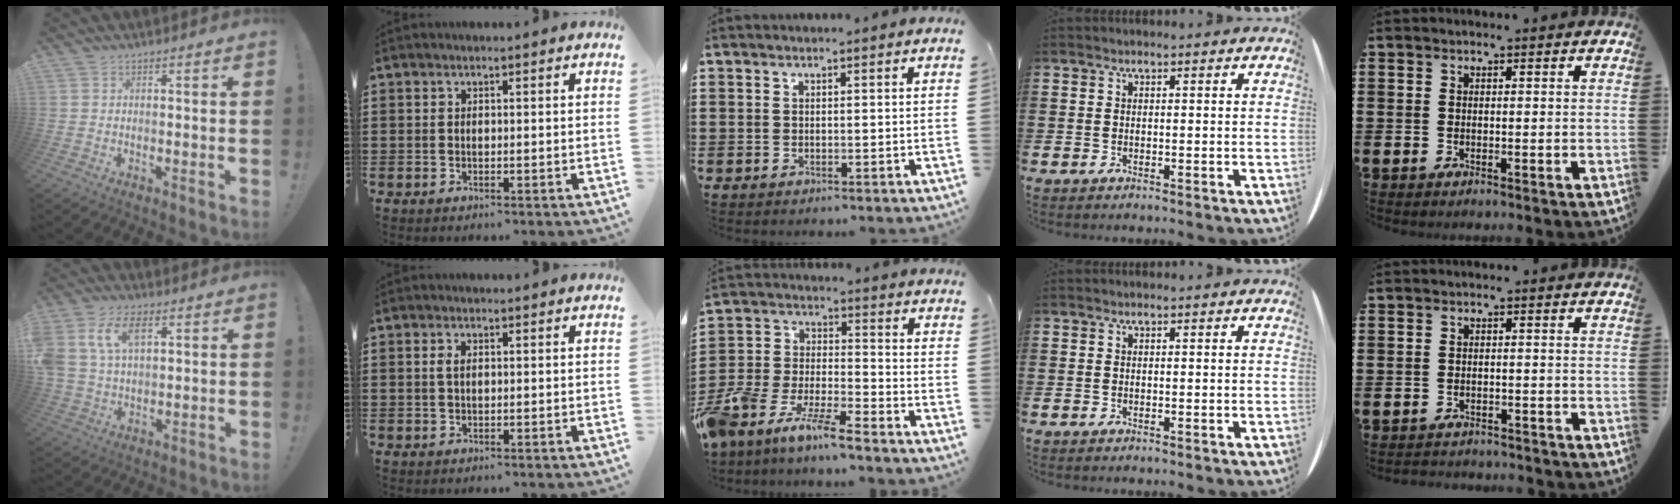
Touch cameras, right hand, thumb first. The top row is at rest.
{"thumb": {"total": 11.1, "force": [4.0, 7.0, 7.6], "torque": [-0.168, 0.000, 0.073]}, "index": {"total": 1.5, "force": [0.3, 0.7, 1.3], "torque": [-0.029, 0.005, 0.004]}, "middle": {"total": 8.6, "force": [-8.2, 0.6, 2.5], "torque": [-0.073, 0.003, -0.170]}, "little": {"total": 1.6, "force": [-1.6, 0.0, -0.2], "torque": [-0.001, 0.003, -0.036]}}